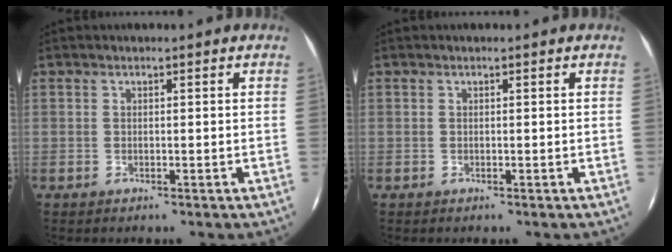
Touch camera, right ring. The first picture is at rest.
{"total": 0.0}